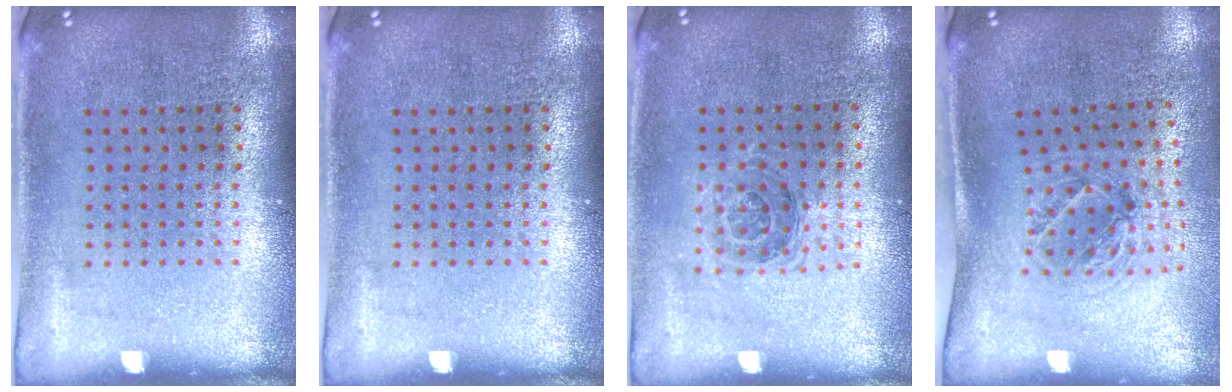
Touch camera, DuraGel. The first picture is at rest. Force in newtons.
{"total": 0.0}
{"total": 1.1, "press": 1.0, "slide": 0.4}
{"total": 1.2, "press": 1.1, "slide": 0.5}